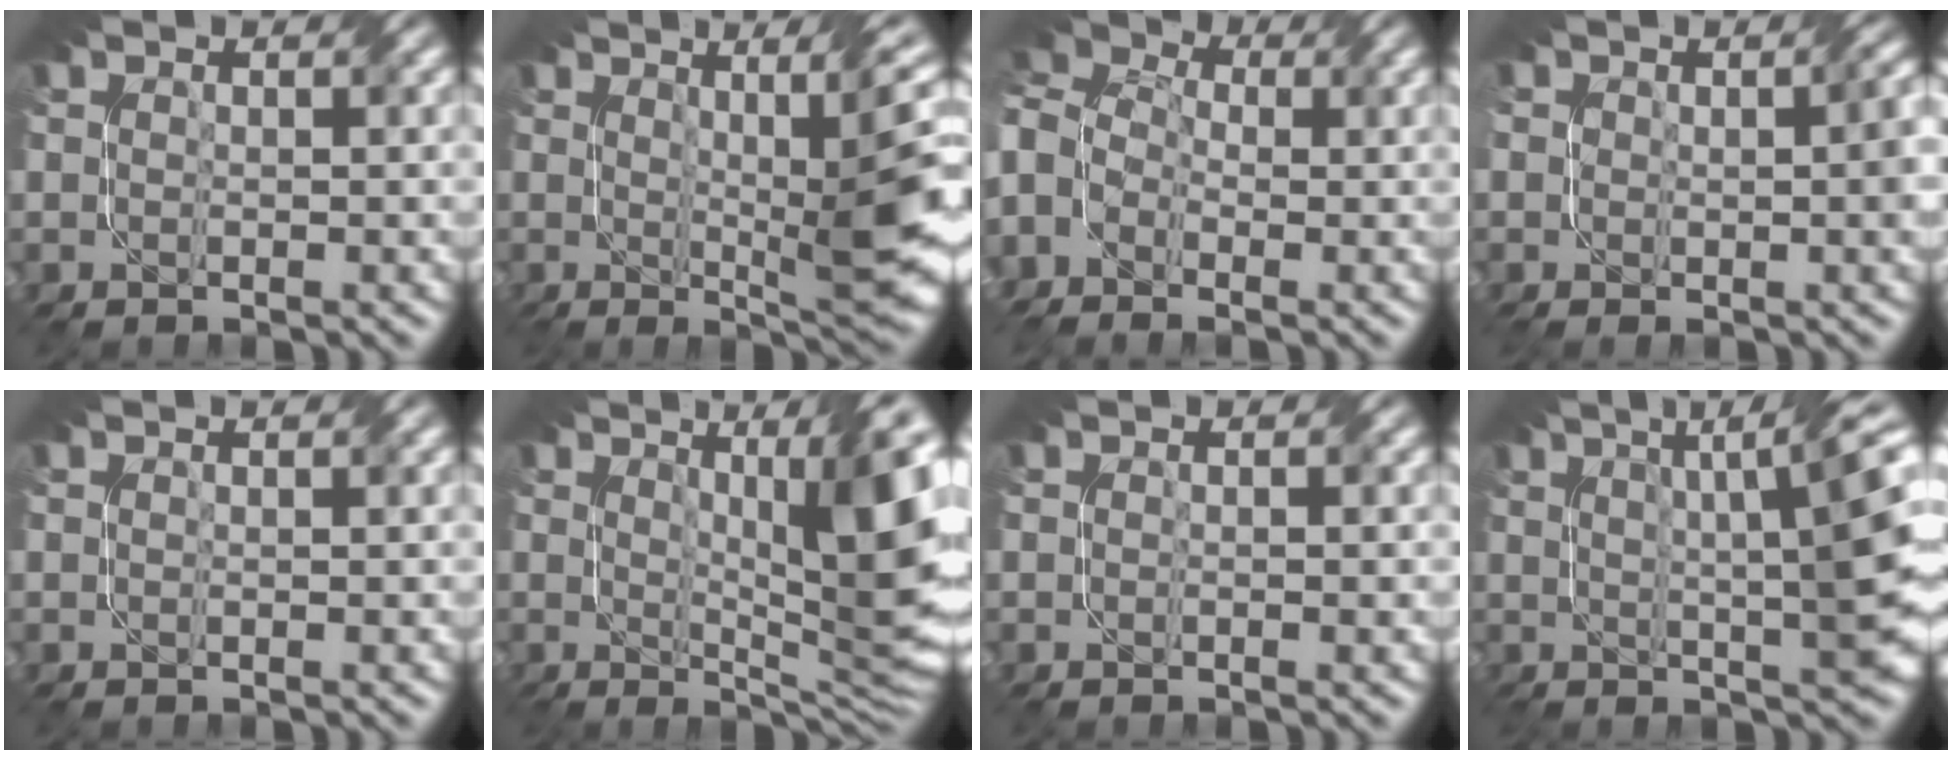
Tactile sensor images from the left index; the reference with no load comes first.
{"total": 10.2, "force": [1.4, 2.1, 9.9], "torque": [-0.118, 0.006, 0.027]}
{"total": 7.3, "force": [-1.7, 5.2, 4.9], "torque": [-0.123, 0.013, -0.037]}
{"total": 3.5, "force": [0.3, 1.5, 3.2], "torque": [-0.036, -0.001, 0.000]}
{"total": 0.7, "force": [0.2, 0.1, 0.7], "torque": [-0.007, 0.002, -0.002]}
{"total": 12.8, "force": [2.8, 3.3, 12.1], "torque": [-0.145, -0.001, 0.050]}
{"total": 1.0, "force": [-0.2, 0.1, 1.0], "torque": [-0.014, -0.003, -0.007]}
{"total": 12.7, "force": [2.8, 3.8, 11.8], "torque": [-0.114, 0.028, 0.031]}